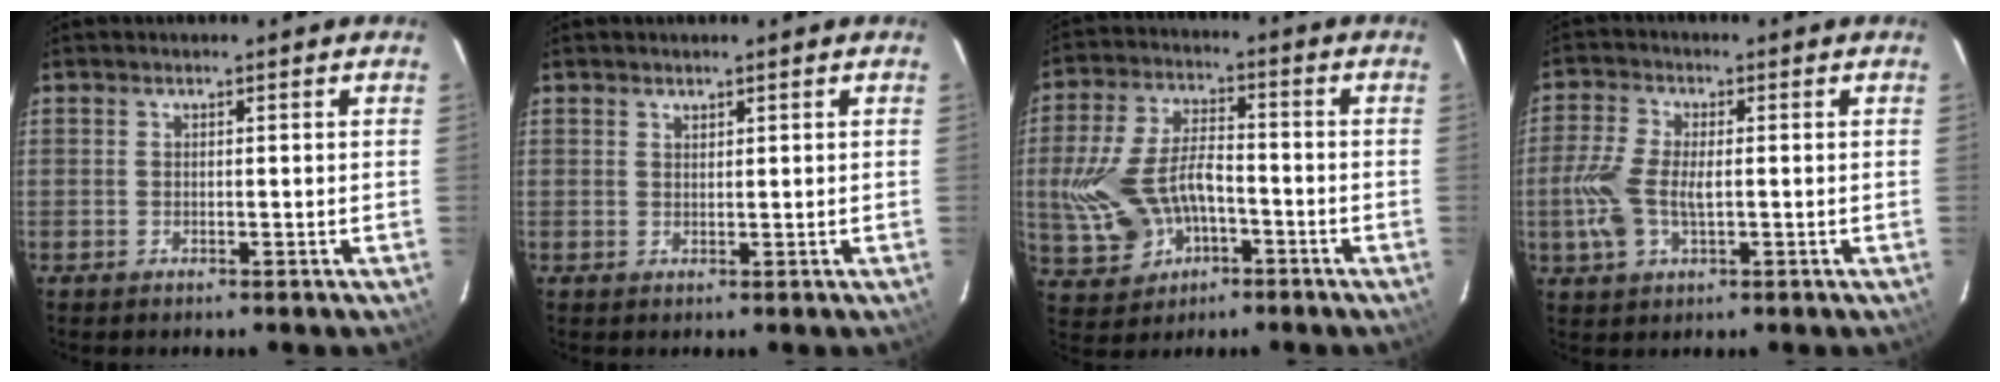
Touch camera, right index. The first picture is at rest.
{"total": 0.8, "force": [0.7, 0.4, 0.2], "torque": [-0.003, 0.002, 0.014]}
{"total": 13.4, "force": [-3.6, 8.3, 9.8], "torque": [-0.222, 0.007, -0.049]}
{"total": 7.5, "force": [-1.1, 3.8, 6.4], "torque": [-0.153, 0.003, -0.021]}